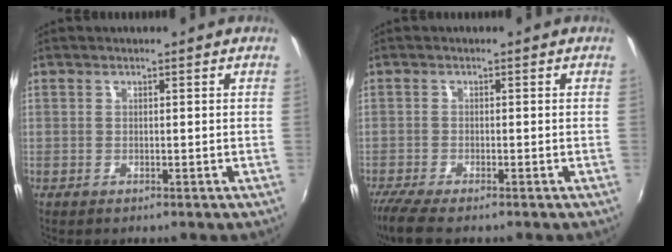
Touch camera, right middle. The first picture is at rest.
{"total": 5.4, "force": [-4.2, 0.6, 3.3], "torque": [-0.082, -0.026, -0.080]}